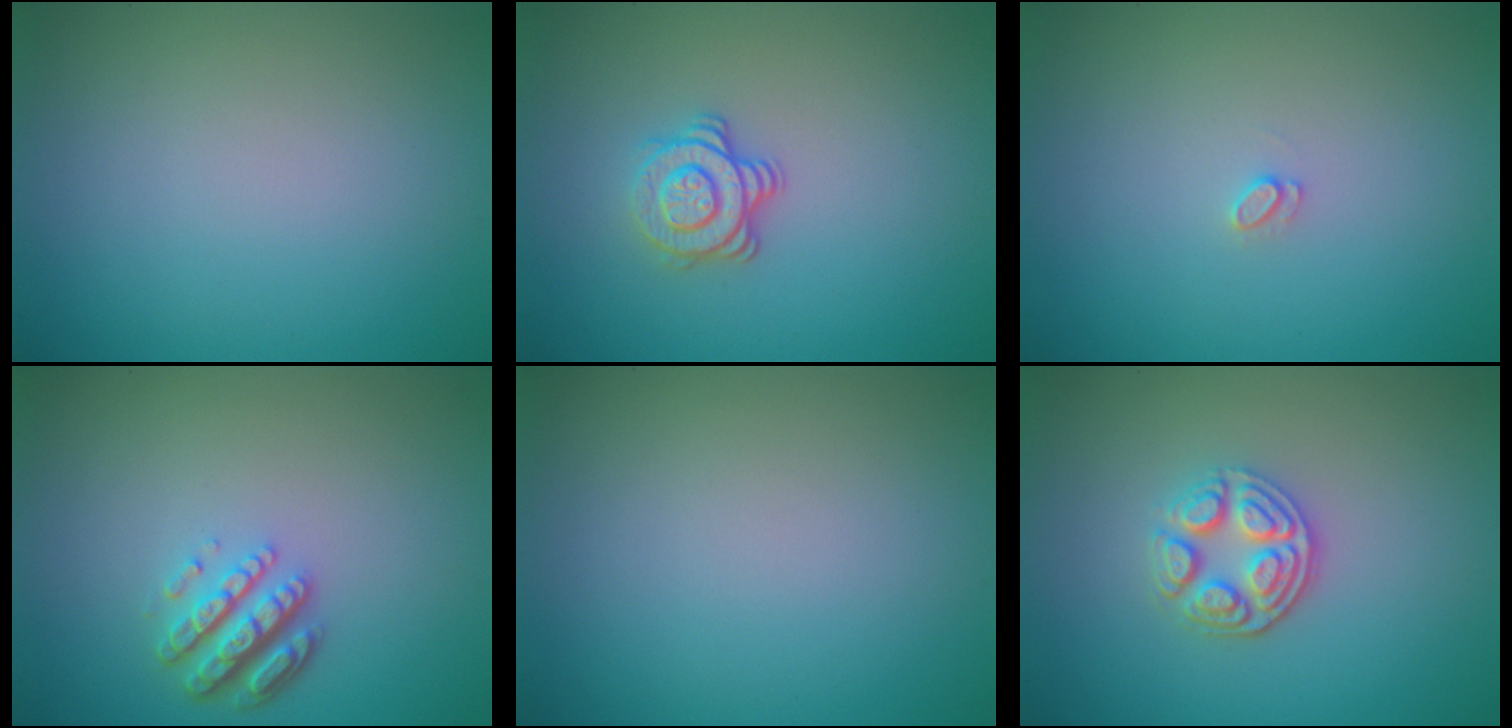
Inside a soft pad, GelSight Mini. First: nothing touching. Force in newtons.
{"total": 3.2, "press": 2.5, "slide": 1.9}
{"total": 0.7, "press": 0.7, "slide": 0.1}
{"total": 4.0, "press": 3.1, "slide": 2.5}
{"total": 0.0}
{"total": 3.5, "press": 3.0, "slide": 1.8}